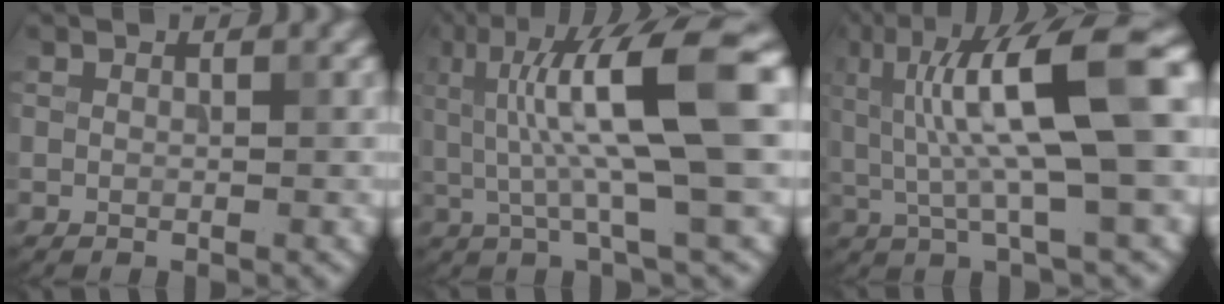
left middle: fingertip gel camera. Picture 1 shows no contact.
{"total": 11.4, "force": [2.0, 2.2, 11.0], "torque": [-0.182, 0.010, 0.038]}
{"total": 12.5, "force": [2.3, 2.8, 12.0], "torque": [-0.210, 0.019, 0.040]}